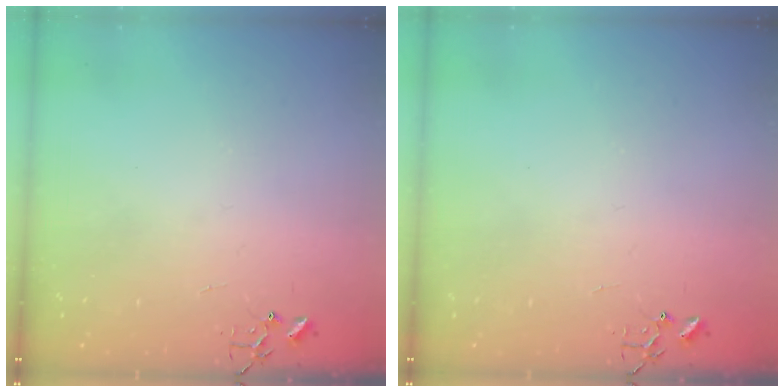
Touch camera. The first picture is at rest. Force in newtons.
{"total": 0.0}